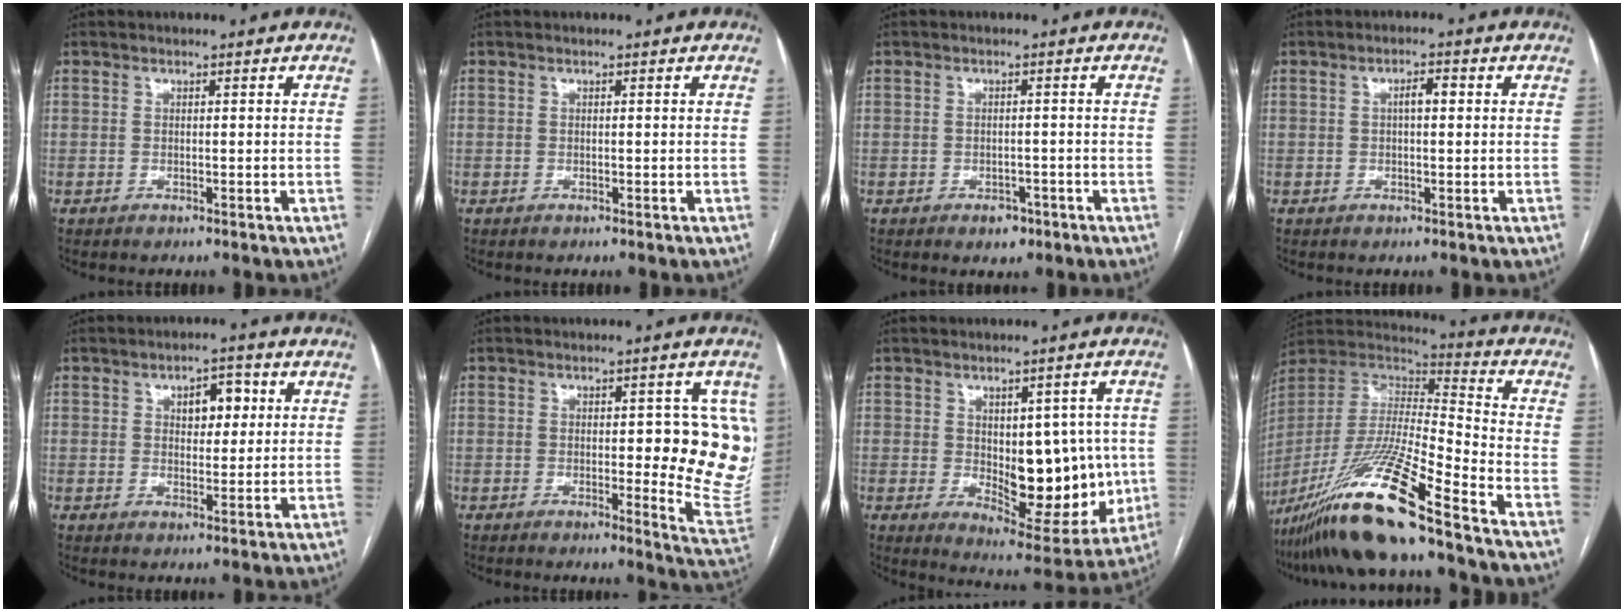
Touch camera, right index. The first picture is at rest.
{"total": 0.0}
{"total": 2.4, "force": [-1.5, 1.6, 1.1], "torque": [-0.009, 0.004, -0.012]}
{"total": 2.4, "force": [0.4, 0.7, 2.3], "torque": [-0.039, 0.007, 0.006]}
{"total": 4.9, "force": [1.6, 2.6, 3.9], "torque": [-0.054, 0.012, 0.025]}
{"total": 12.4, "force": [1.4, 3.9, 11.7], "torque": [-0.112, -0.002, 0.011]}
{"total": 14.4, "force": [-0.6, 6.7, 12.7], "torque": [-0.159, -0.001, 0.013]}
{"total": 21.5, "force": [-15.4, -0.3, 15.0], "torque": [-0.329, -0.040, -0.294]}